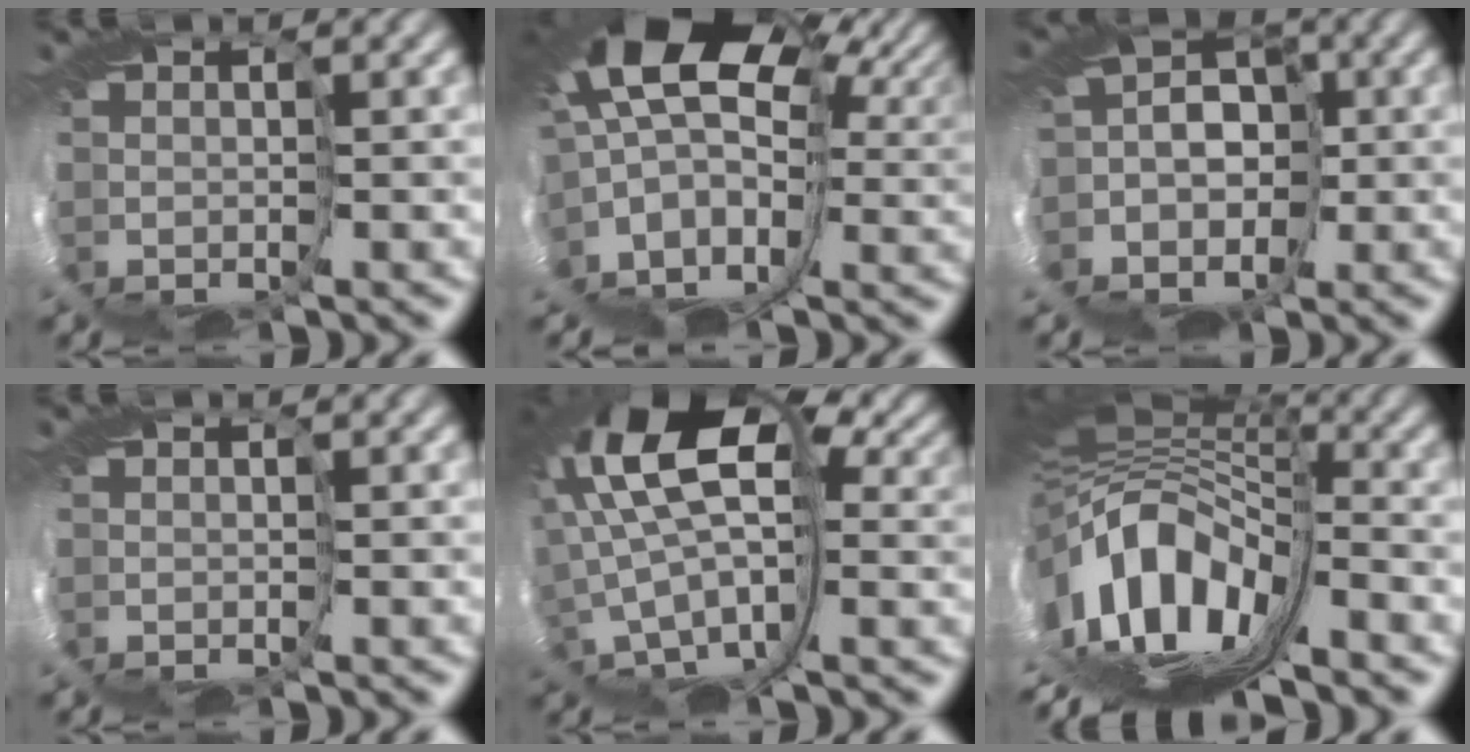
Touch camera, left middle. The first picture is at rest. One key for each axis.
{"total": 12.5, "fx": 2.9, "fy": 6.0, "fz": 10.6, "tx": -0.195, "ty": 0.005, "tz": 0.064}
{"total": 5.6, "fx": -2.1, "fy": 4.8, "fz": 2.2, "tx": -0.062, "ty": 0.025, "tz": -0.063}
{"total": 0.0}
{"total": 11.6, "fx": 4.4, "fy": 4.3, "fz": 9.8, "tx": -0.224, "ty": 0.006, "tz": 0.092}
{"total": 10.9, "fx": -3.8, "fy": 4.3, "fz": 9.3, "tx": -0.214, "ty": 0.016, "tz": -0.066}